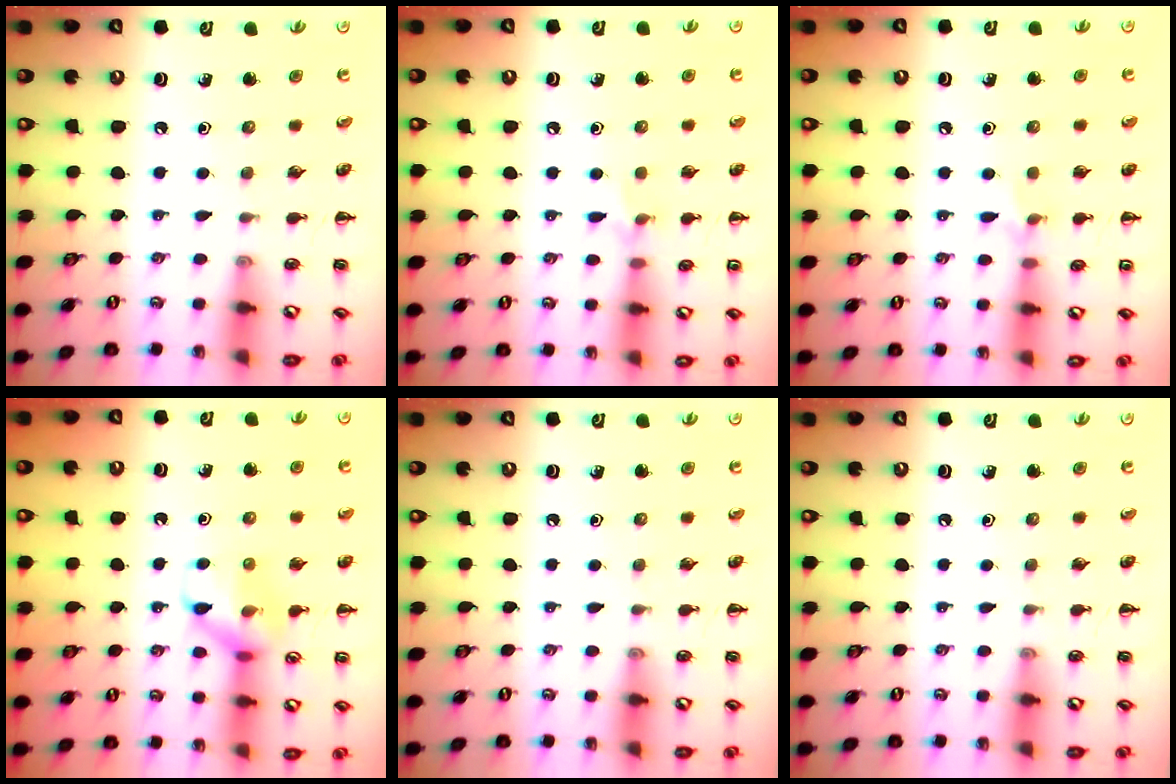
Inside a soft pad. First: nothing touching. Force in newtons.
{"total": 5.2, "press": 4.9, "slide": 1.7}
{"total": 5.2, "press": 4.9, "slide": 1.7}
{"total": 9.5, "press": 9.5, "slide": 0.2}
{"total": 0.0}
{"total": 0.0}